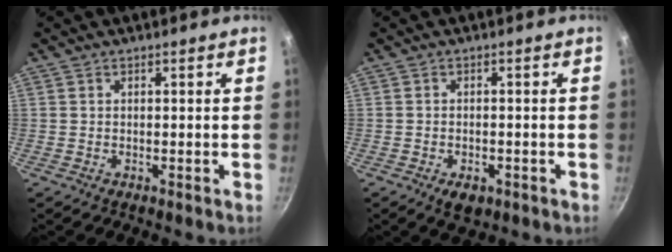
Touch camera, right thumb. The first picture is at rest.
{"total": 4.1, "force": [-1.9, 2.5, 2.6], "torque": [-0.035, 0.009, -0.021]}